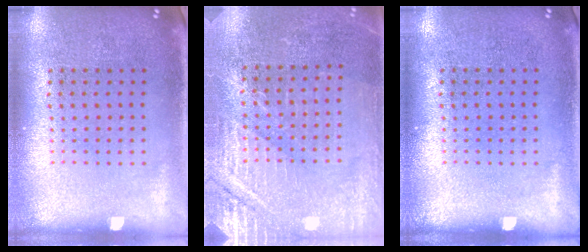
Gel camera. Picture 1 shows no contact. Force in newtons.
{"total": 2.9, "press": 2.9, "slide": 0.3}
{"total": 0.0}